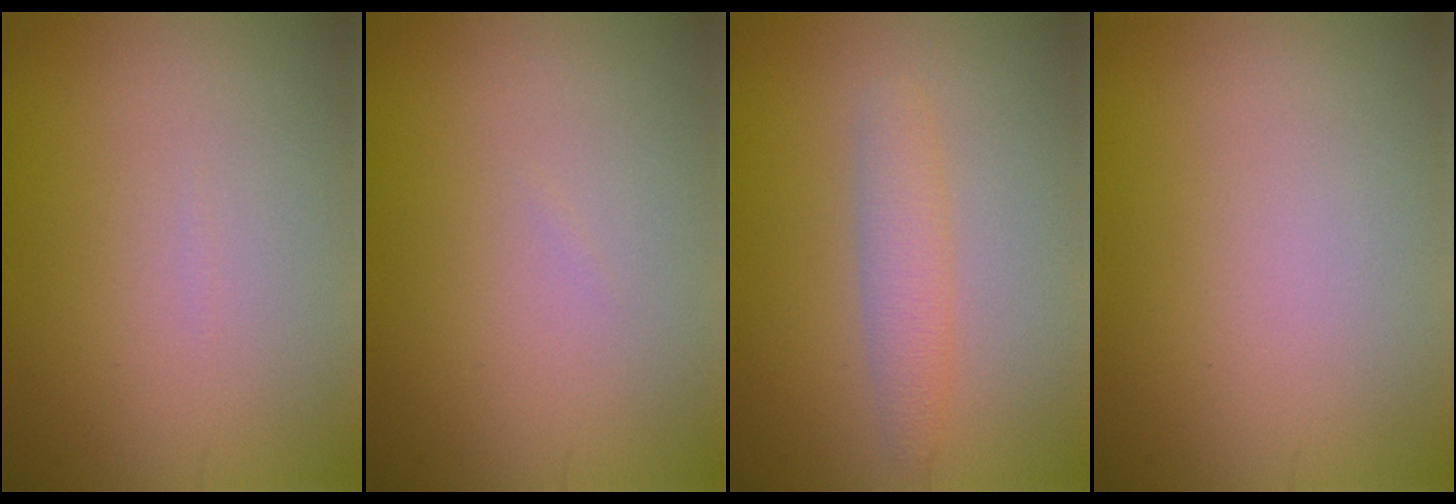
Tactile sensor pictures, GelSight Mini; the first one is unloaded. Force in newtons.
{"total": 0.0}
{"total": 2.1, "press": 2.1, "slide": 0.1}
{"total": 0.0}